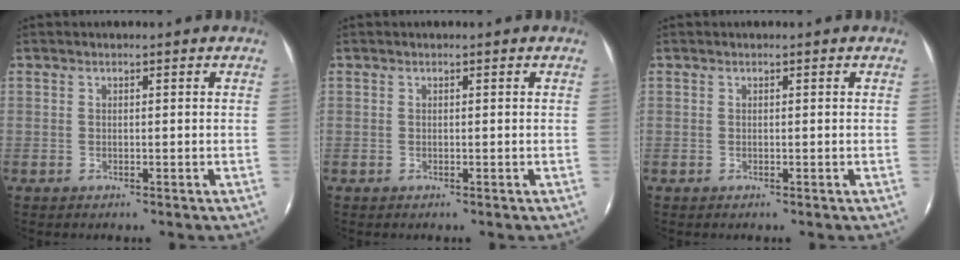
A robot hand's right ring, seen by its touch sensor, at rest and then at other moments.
{"total": 0.0}
{"total": 0.0}